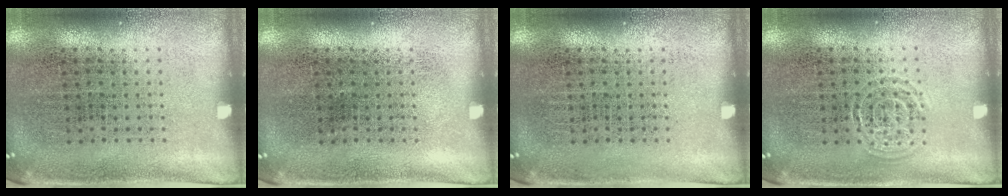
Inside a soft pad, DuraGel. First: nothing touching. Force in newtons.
{"total": 0.0}
{"total": 0.0}
{"total": 1.4, "press": 1.4, "slide": 0.3}